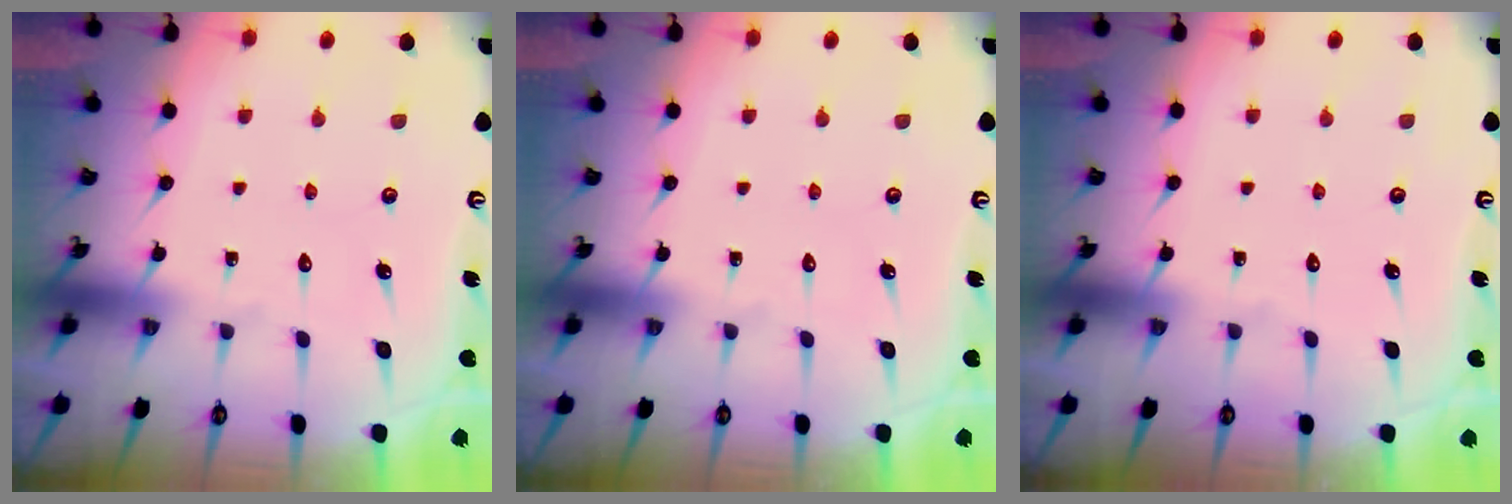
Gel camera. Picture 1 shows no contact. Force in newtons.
{"total": 0.0}
{"total": 0.0}